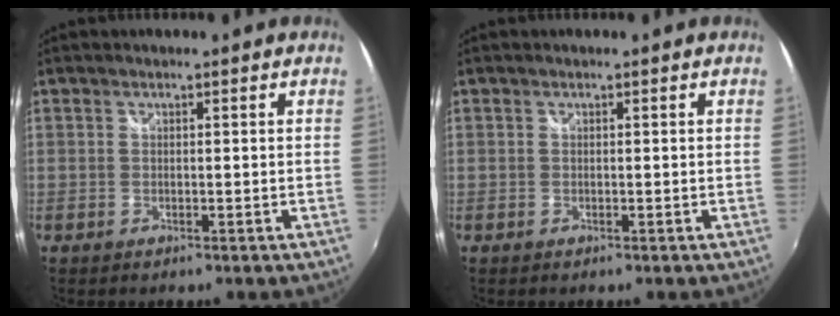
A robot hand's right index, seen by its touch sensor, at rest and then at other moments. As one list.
[{"total": 0.0}]